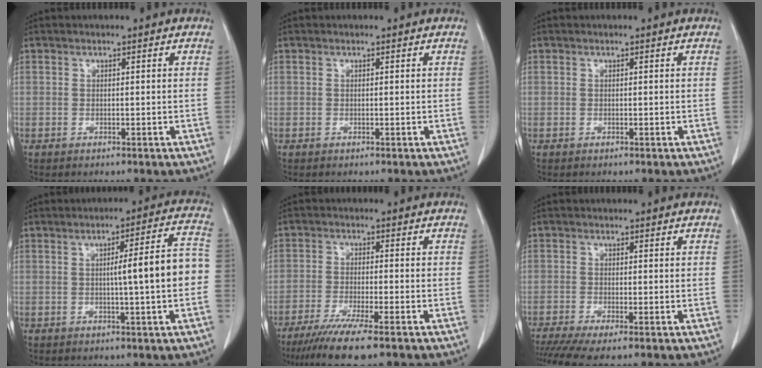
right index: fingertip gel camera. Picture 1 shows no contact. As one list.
[{"total": 0.0}, {"total": 0.0}, {"total": 9.6, "force": [-0.6, 0.2, 9.5], "torque": [-0.124, 0.022, -0.013]}, {"total": 9.0, "force": [-6.6, -0.3, 6.1], "torque": [-0.099, -0.024, -0.107]}, {"total": 5.3, "force": [-3.9, 0.1, 3.5], "torque": [-0.060, -0.013, -0.070]}]